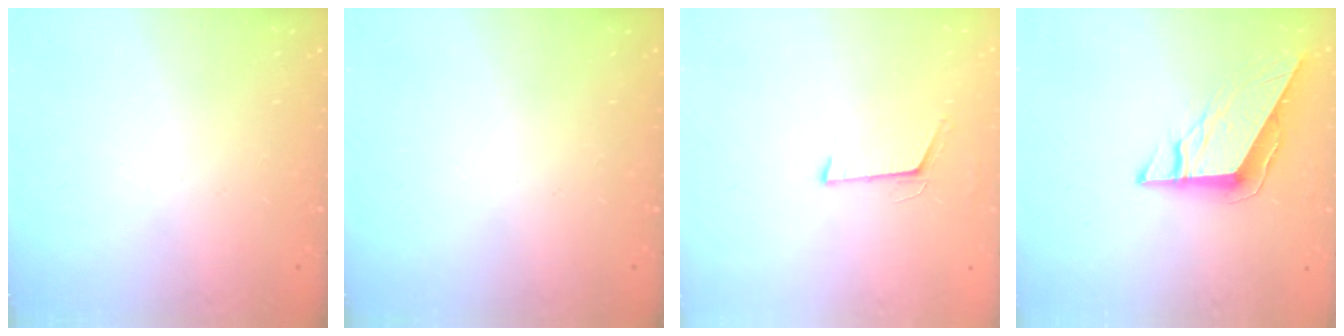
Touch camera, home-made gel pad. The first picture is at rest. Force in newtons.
{"total": 0.0}
{"total": 5.9, "press": 5.6, "slide": 2.0}
{"total": 9.1, "press": 9.1, "slide": 0.3}